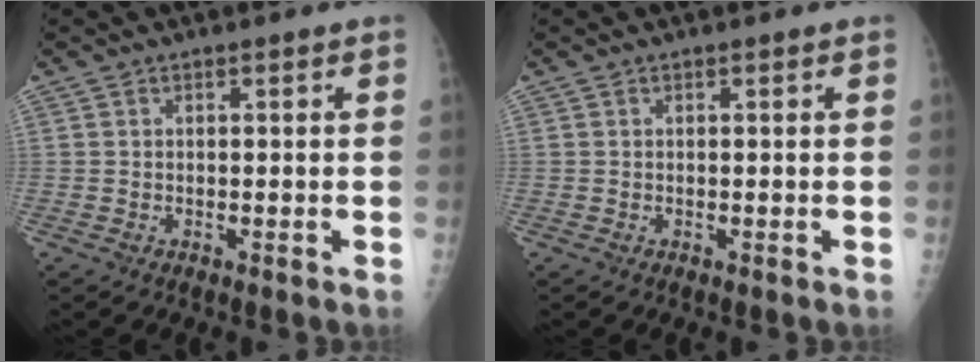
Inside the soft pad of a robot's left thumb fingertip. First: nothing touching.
{"total": 0.0}